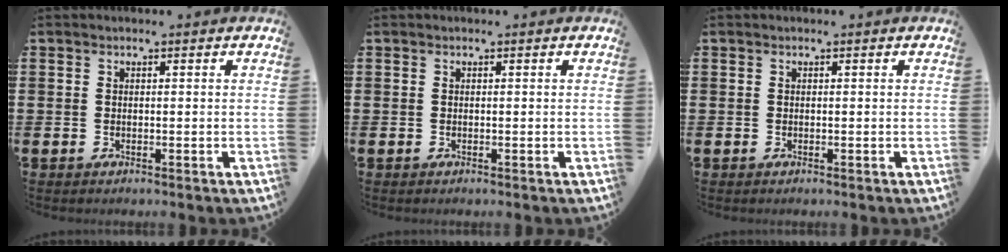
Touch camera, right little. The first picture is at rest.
{"total": 0.0}
{"total": 0.0}